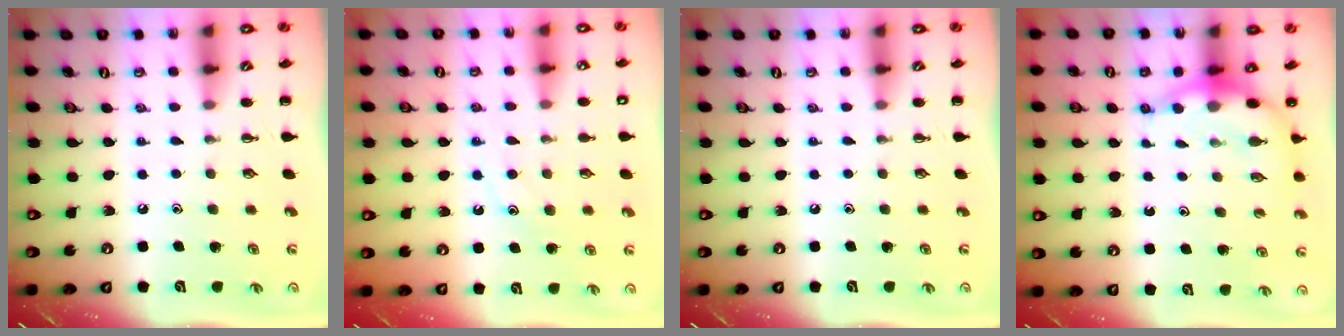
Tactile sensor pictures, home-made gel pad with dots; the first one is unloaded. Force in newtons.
{"total": 10.9, "press": 10.9, "slide": 1.0}
{"total": 0.0}
{"total": 6.7, "press": 6.5, "slide": 1.9}